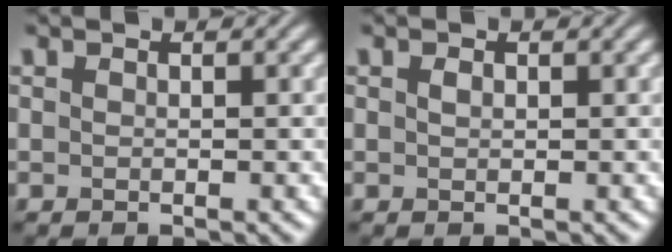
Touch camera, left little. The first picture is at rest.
{"total": 0.6, "force": [0.2, 0.4, 0.4], "torque": [-0.011, 0.002, 0.004]}